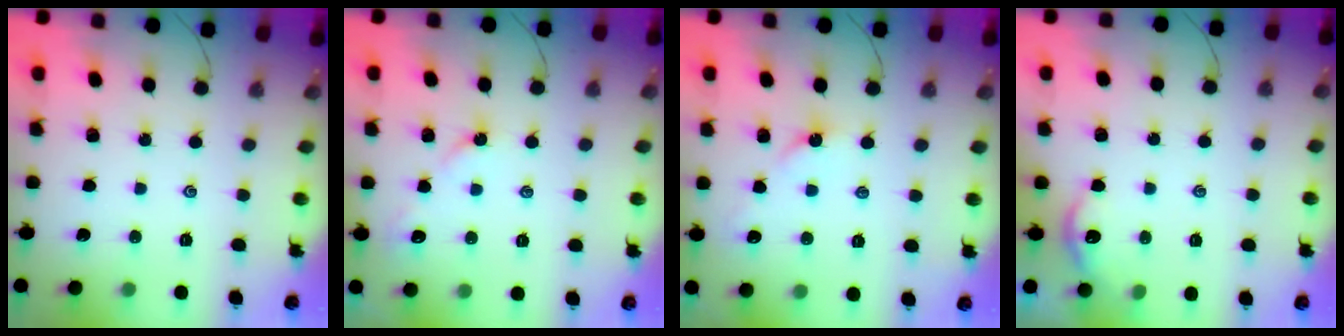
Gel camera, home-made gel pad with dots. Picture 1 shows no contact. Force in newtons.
{"total": 4.4, "press": 4.4, "slide": 0.6}
{"total": 2.6, "press": 2.5, "slide": 0.5}
{"total": 5.1, "press": 5.1, "slide": 0.4}